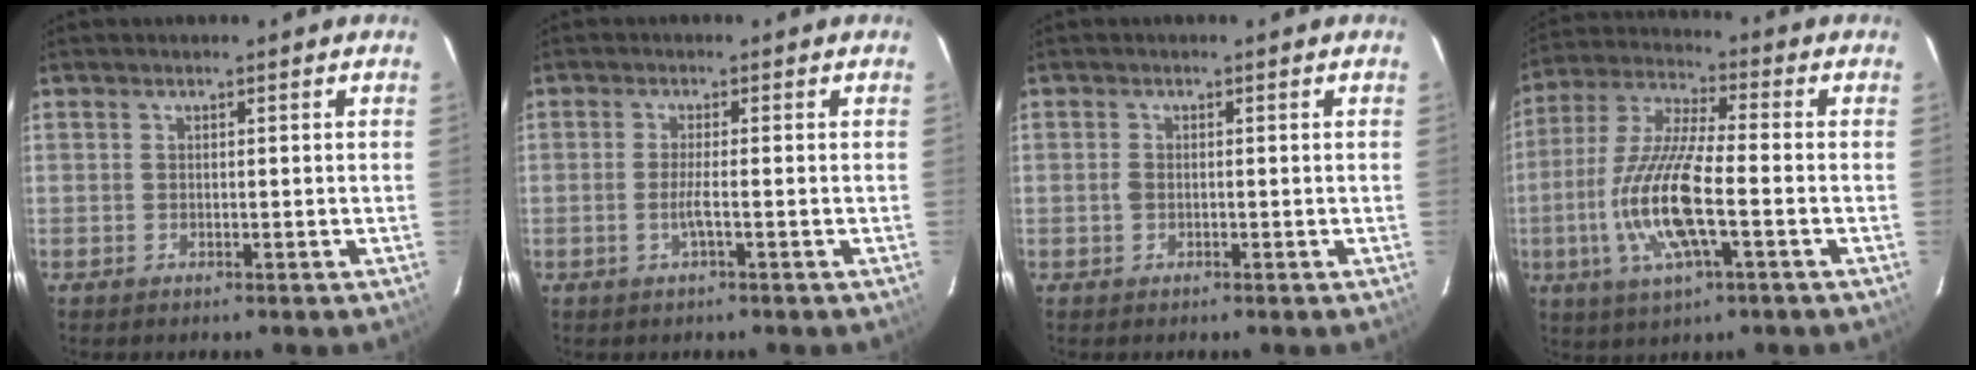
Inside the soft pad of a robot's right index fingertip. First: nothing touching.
{"total": 2.3, "force": [-0.9, -0.3, 2.1], "torque": [-0.042, -0.003, -0.018]}
{"total": 1.0, "force": [-0.3, 0.8, 0.5], "torque": [-0.011, 0.003, -0.008]}
{"total": 15.0, "force": [-3.8, 3.2, 14.1], "torque": [-0.294, -0.007, -0.076]}